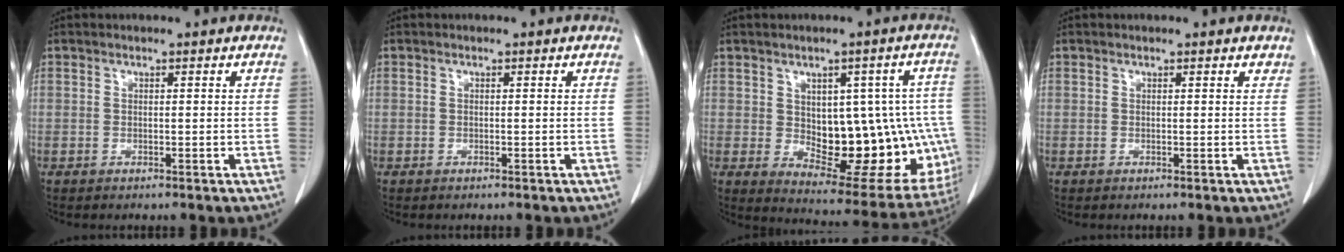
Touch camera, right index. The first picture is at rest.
{"total": 0.0}
{"total": 19.2, "force": [-1.6, 9.2, 16.7], "torque": [-0.163, 0.019, 0.011]}
{"total": 1.1, "force": [1.0, 0.3, 0.3], "torque": [-0.005, -0.002, 0.005]}